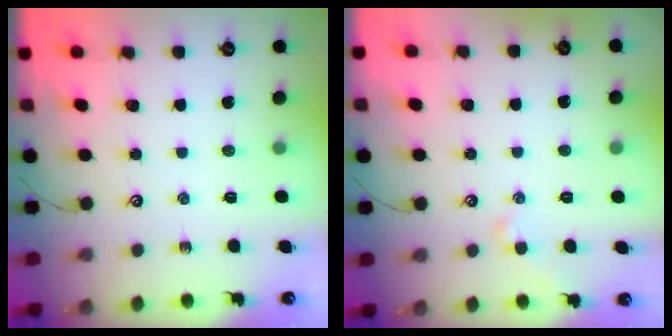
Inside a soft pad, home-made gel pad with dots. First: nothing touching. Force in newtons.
{"total": 2.0, "press": 2.0, "slide": 0.4}